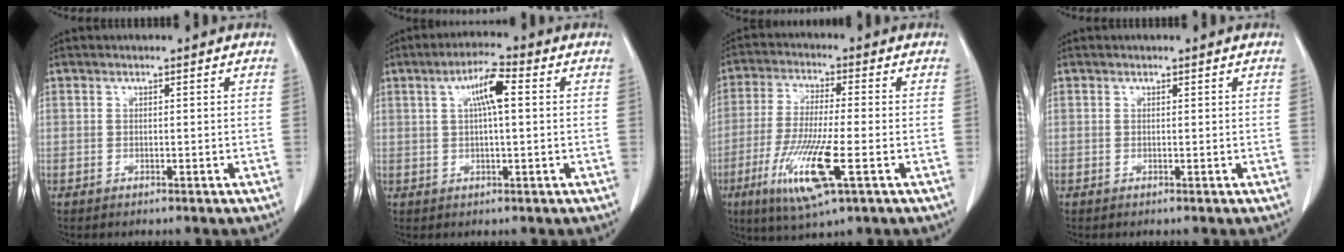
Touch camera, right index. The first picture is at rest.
{"total": 5.7, "force": [1.5, 0.8, 5.5], "torque": [-0.099, 0.014, 0.024]}
{"total": 12.4, "force": [-4.5, 1.1, 11.4], "torque": [-0.233, -0.027, -0.081]}
{"total": 0.0}